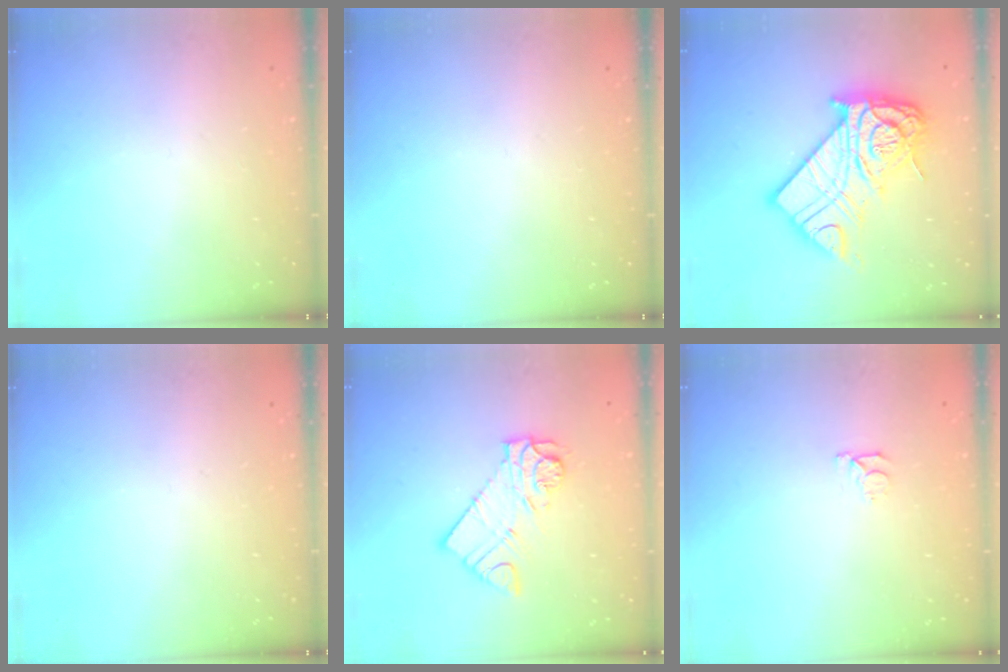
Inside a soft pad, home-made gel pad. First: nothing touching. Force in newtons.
{"total": 0.0}
{"total": 24.7, "press": 24.7, "slide": 1.9}
{"total": 0.0}
{"total": 11.5, "press": 11.4, "slide": 1.3}
{"total": 4.0, "press": 4.0, "slide": 0.4}